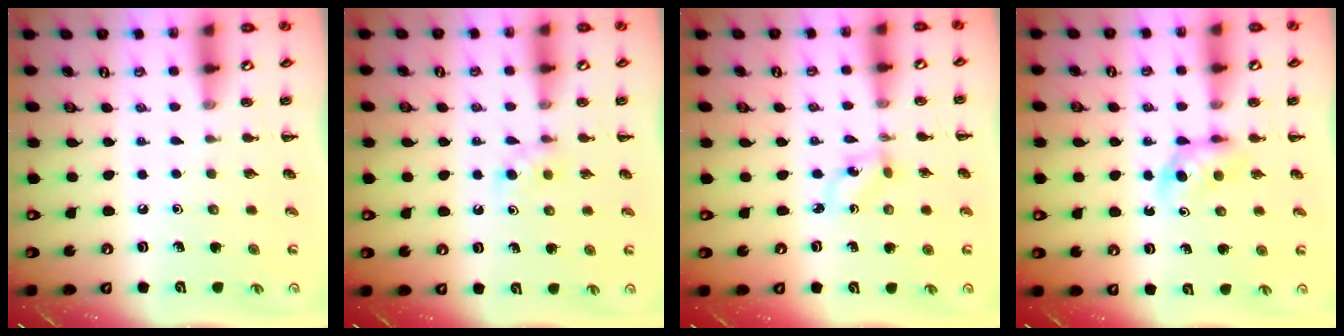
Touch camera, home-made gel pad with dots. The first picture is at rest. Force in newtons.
{"total": 3.0, "press": 2.7, "slide": 1.2}
{"total": 1.0, "press": 0.9, "slide": 0.5}
{"total": 3.6, "press": 3.2, "slide": 1.6}